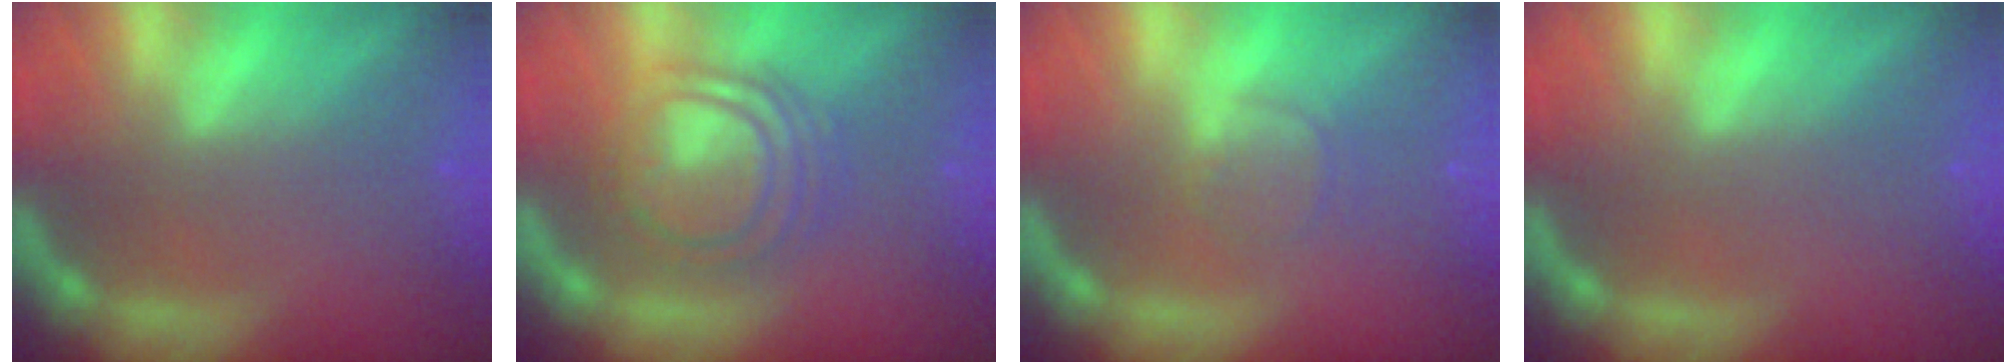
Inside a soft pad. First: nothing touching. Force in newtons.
{"total": 7.6}
{"total": 1.9}
{"total": 0.0}